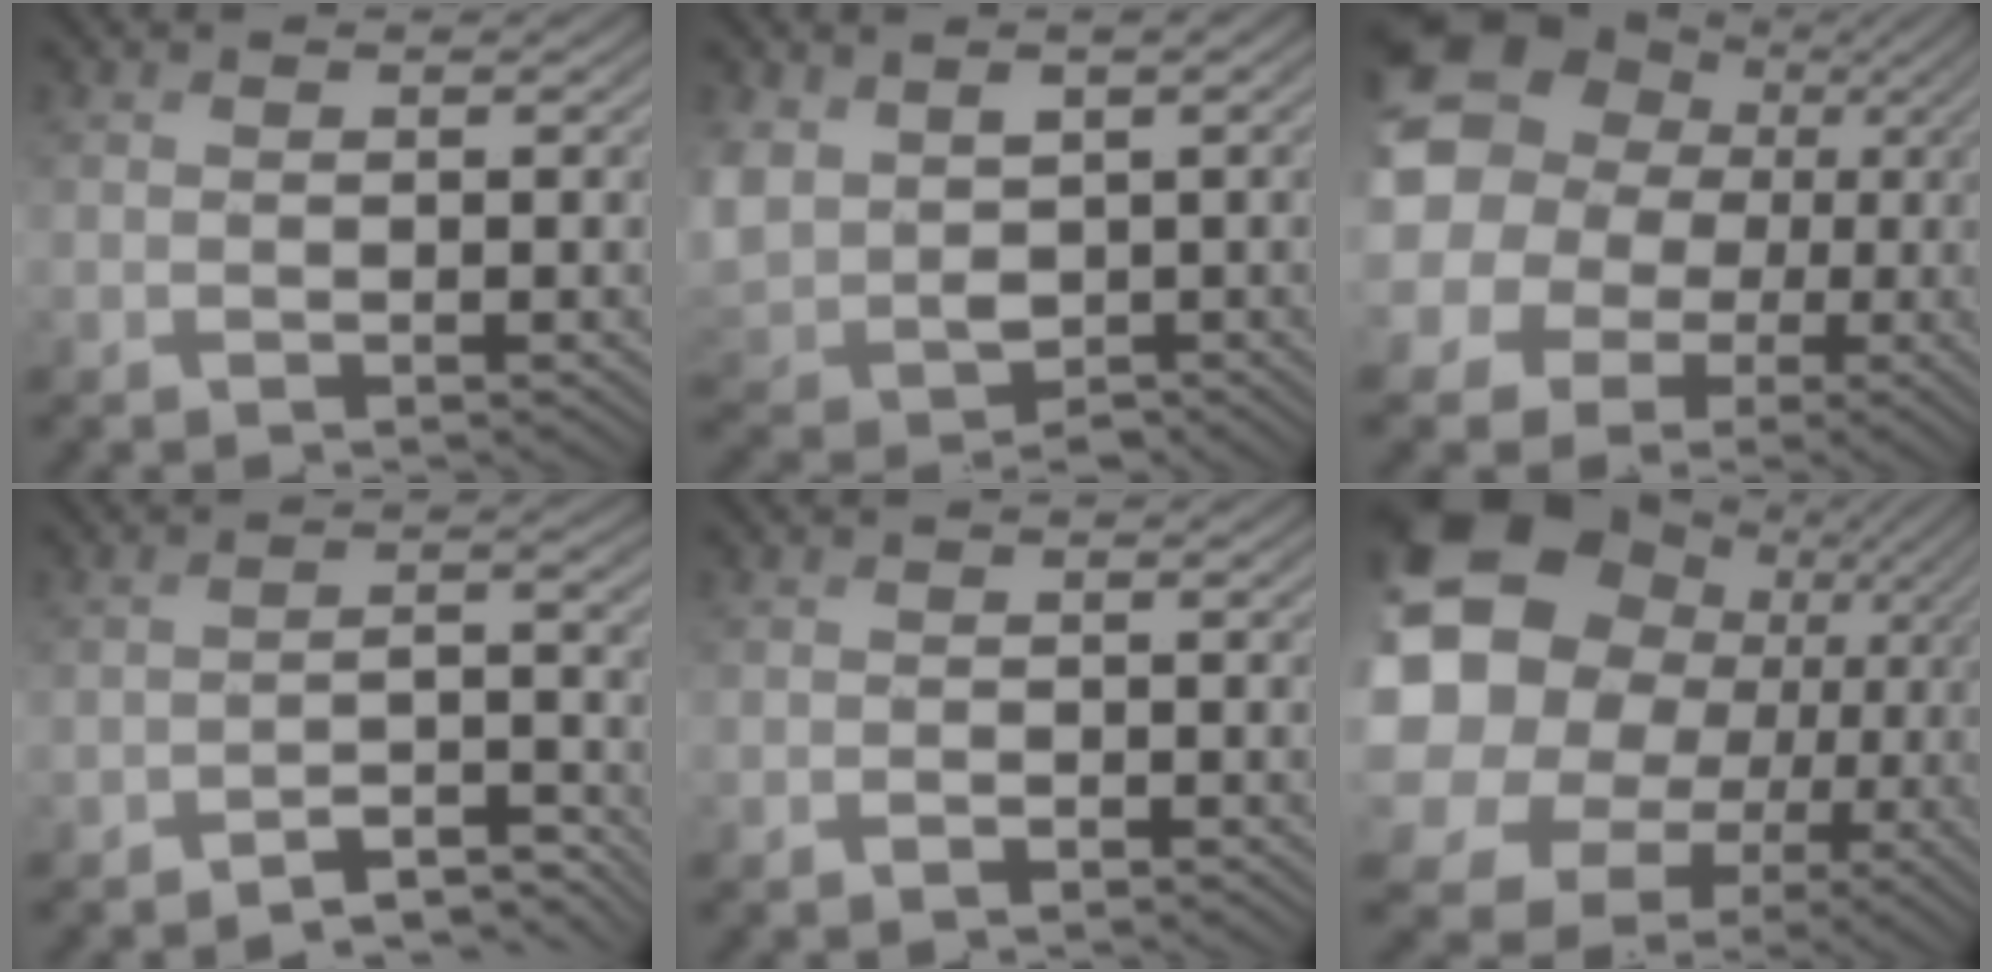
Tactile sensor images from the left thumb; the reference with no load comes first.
{"total": 8.2, "force": [1.4, 6.2, 5.2], "torque": [-0.148, -0.023, 0.037]}
{"total": 17.3, "force": [3.6, 15.2, 7.4], "torque": [-0.223, 0.020, 0.051]}
{"total": 4.6, "force": [-3.9, 1.2, 1.9], "torque": [-0.027, 0.005, -0.064]}
{"total": 0.7, "force": [-0.5, 0.3, 0.3], "torque": [-0.002, -0.001, -0.008]}
{"total": 22.9, "force": [3.7, 18.9, 12.3], "torque": [-0.292, 0.005, 0.056]}